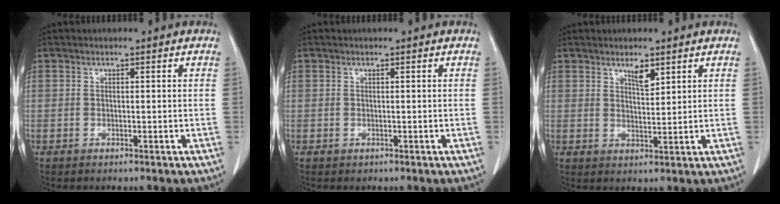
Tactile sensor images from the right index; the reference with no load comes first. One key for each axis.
{"total": 0.0}
{"total": 2.7, "fx": 1.9, "fy": 0.6, "fz": 1.8, "tx": -0.034, "ty": -0.004, "tz": 0.036}